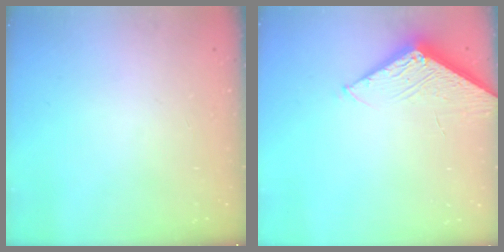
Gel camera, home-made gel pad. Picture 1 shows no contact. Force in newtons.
{"total": 6.1, "press": 6.1, "slide": 0.5}